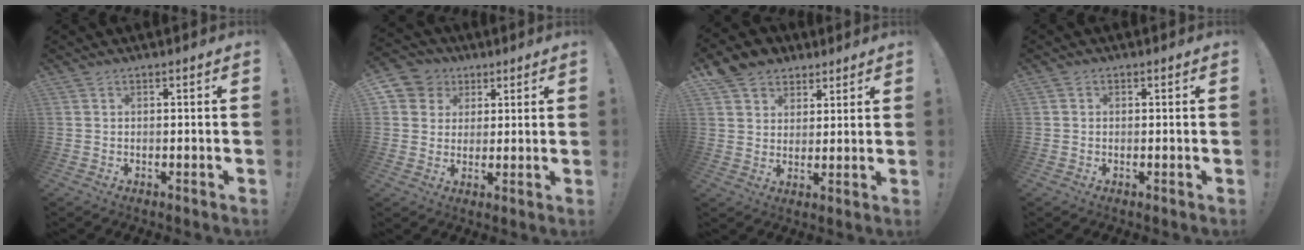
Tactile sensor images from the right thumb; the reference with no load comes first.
{"total": 7.4, "force": [2.1, 6.9, 1.3], "torque": [-0.024, -0.004, 0.047]}
{"total": 8.2, "force": [5.0, 6.3, 1.6], "torque": [-0.031, -0.023, 0.103]}
{"total": 0.8, "force": [-0.1, 0.7, 0.3], "torque": [-0.008, 0.004, -0.002]}